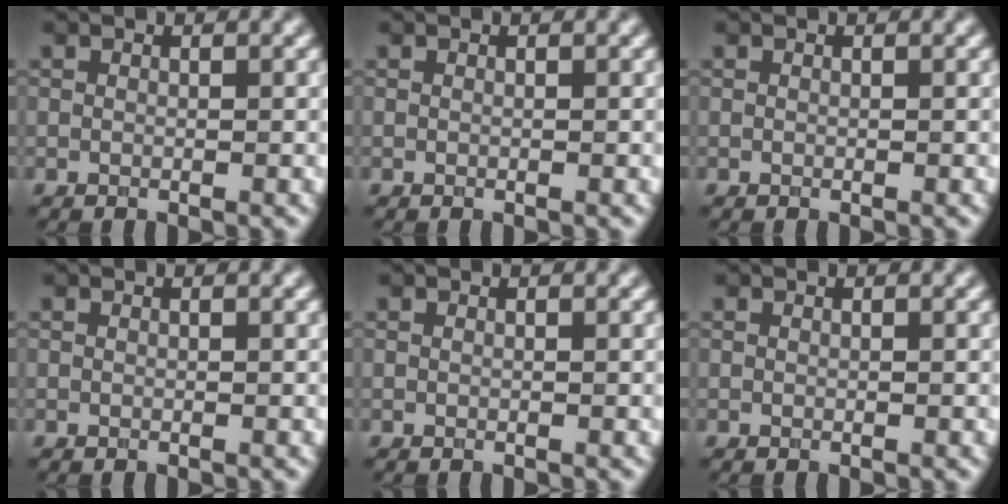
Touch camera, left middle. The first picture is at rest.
{"total": 0.0}
{"total": 0.0}
{"total": 0.0}
{"total": 0.0}
{"total": 0.0}